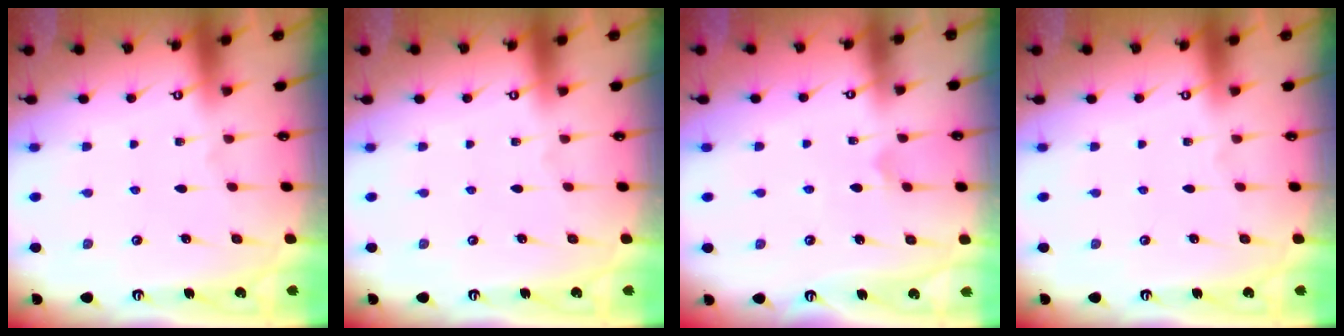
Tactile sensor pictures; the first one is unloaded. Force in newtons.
{"total": 0.0}
{"total": 3.8, "press": 3.8, "slide": 0.5}
{"total": 0.0}